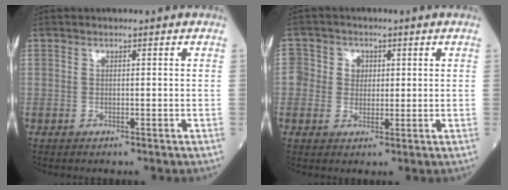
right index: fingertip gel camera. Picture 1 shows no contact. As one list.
[{"total": 4.5, "force": [0.6, 4.3, 1.3], "torque": [-0.010, 0.014, 0.010]}]